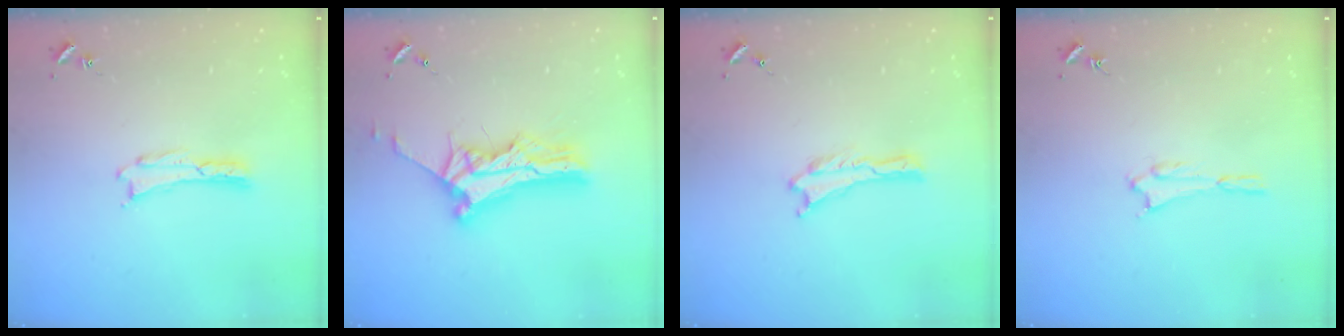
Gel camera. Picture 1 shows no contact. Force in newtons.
{"total": 11.0, "press": 11.0, "slide": 0.8}
{"total": 0.0}
{"total": 1.6, "press": 1.6, "slide": 0.1}